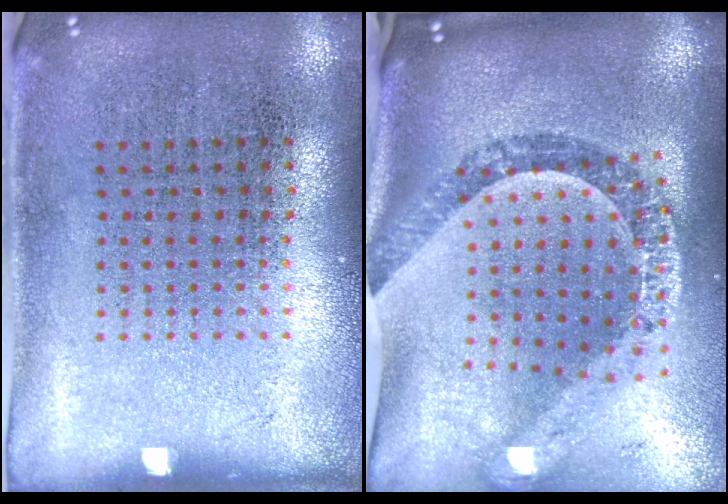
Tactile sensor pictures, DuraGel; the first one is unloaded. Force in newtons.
{"total": 2.3, "press": 1.9, "slide": 1.3}